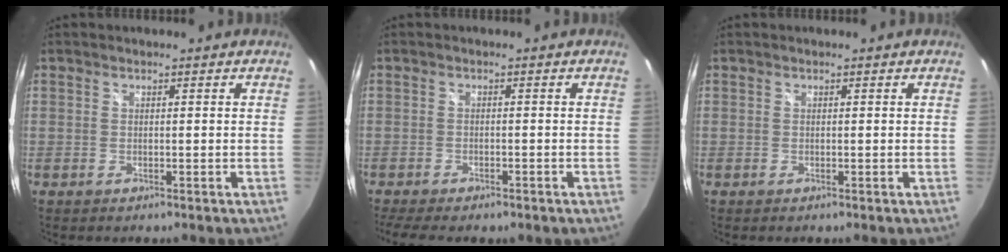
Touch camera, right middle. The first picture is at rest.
{"total": 7.3, "force": [-5.7, 2.4, 3.9], "torque": [-0.090, -0.027, -0.088]}
{"total": 0.0}